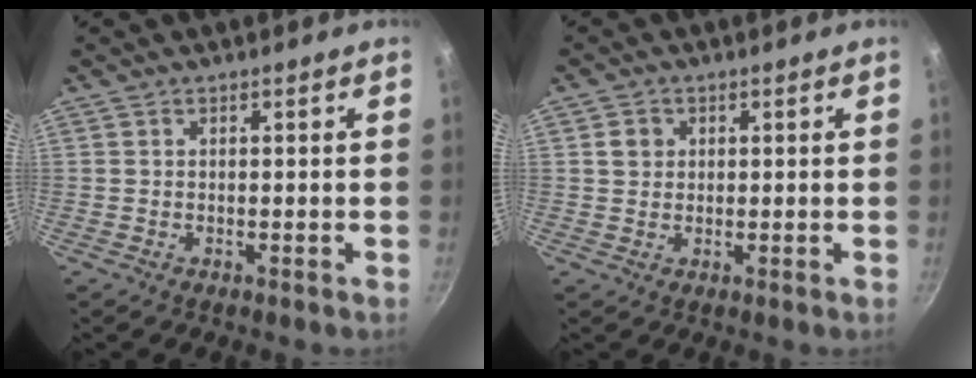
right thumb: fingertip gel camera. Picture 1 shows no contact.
{"total": 2.8, "force": [0.7, 2.5, 1.0], "torque": [-0.005, 0.006, 0.010]}